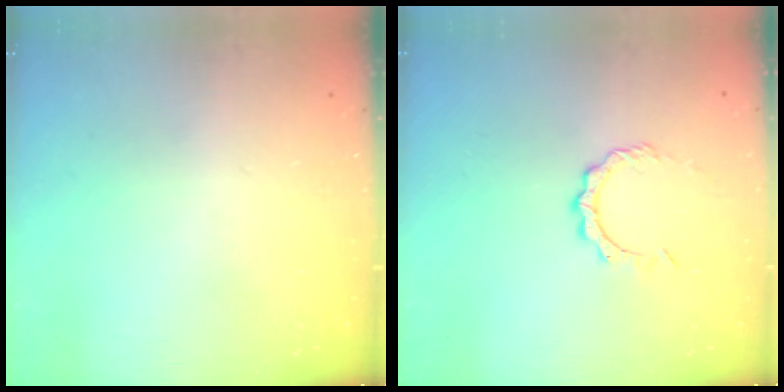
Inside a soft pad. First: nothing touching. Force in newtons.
{"total": 4.6, "press": 4.6, "slide": 0.2}